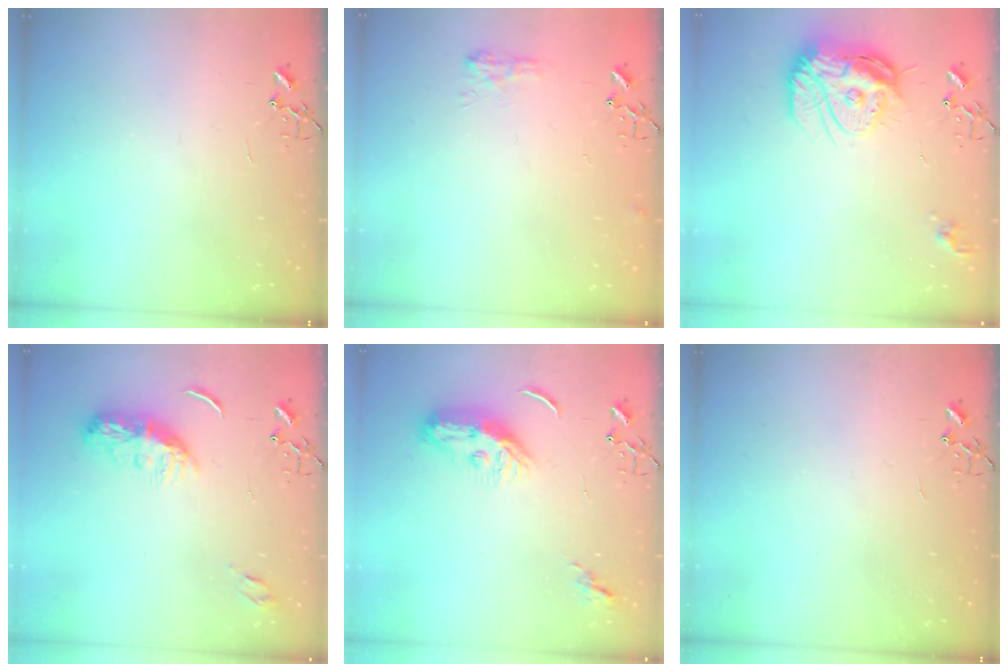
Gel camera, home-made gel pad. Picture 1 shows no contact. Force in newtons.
{"total": 8.0, "press": 7.9, "slide": 0.7}
{"total": 17.0, "press": 16.9, "slide": 1.4}
{"total": 9.4, "press": 9.4, "slide": 0.4}
{"total": 9.3, "press": 9.2, "slide": 1.2}
{"total": 0.0}